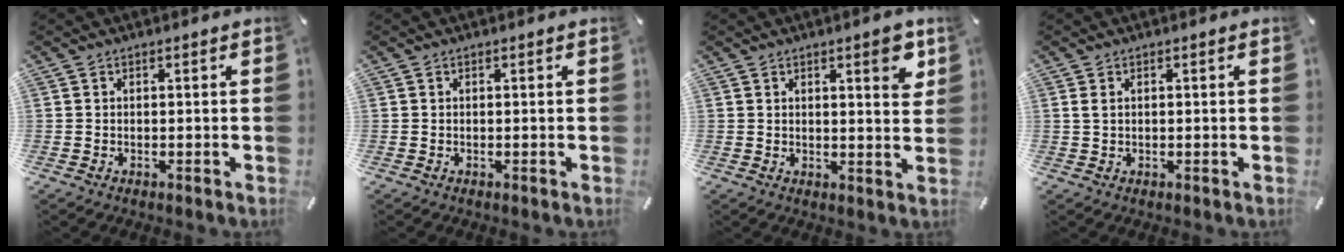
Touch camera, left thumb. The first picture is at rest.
{"total": 0.0}
{"total": 5.8, "force": [3.2, 1.7, 4.5], "torque": [-0.053, -0.019, 0.046]}
{"total": 1.2, "force": [0.3, 0.5, 1.1], "torque": [-0.021, 0.002, 0.005]}